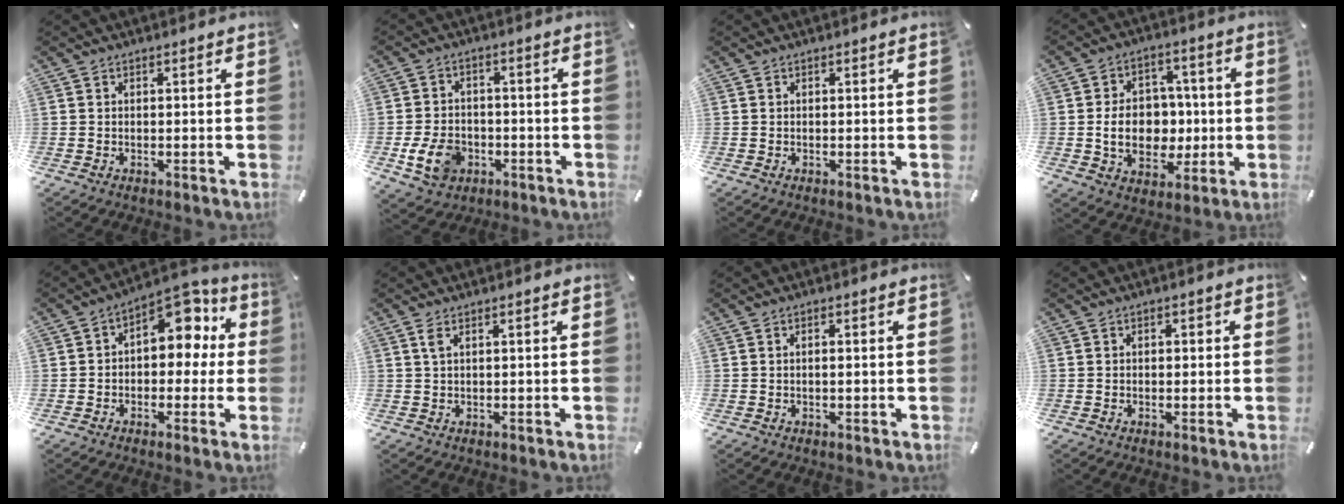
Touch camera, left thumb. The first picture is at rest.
{"total": 8.9, "force": [-2.9, 6.9, 4.8], "torque": [-0.107, 0.013, -0.053]}
{"total": 0.0}
{"total": 12.6, "force": [-0.8, 10.1, 7.3], "torque": [-0.119, 0.012, -0.007]}
{"total": 9.9, "force": [4.3, 7.0, 5.5], "torque": [-0.066, -0.035, 0.076]}
{"total": 1.7, "force": [0.5, 0.2, 1.6], "torque": [-0.033, 0.002, 0.008]}
{"total": 1.0, "force": [-0.1, 0.2, 0.9], "torque": [-0.016, 0.001, -0.001]}
{"total": 0.9, "force": [-0.2, 0.8, 0.5], "torque": [-0.009, 0.005, -0.005]}